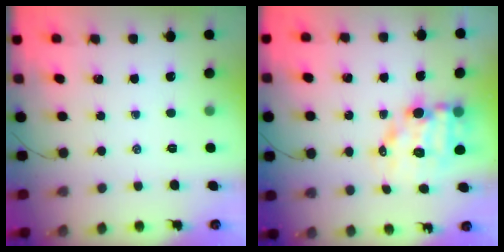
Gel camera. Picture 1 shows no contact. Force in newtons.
{"total": 9.7, "press": 9.2, "slide": 2.9}